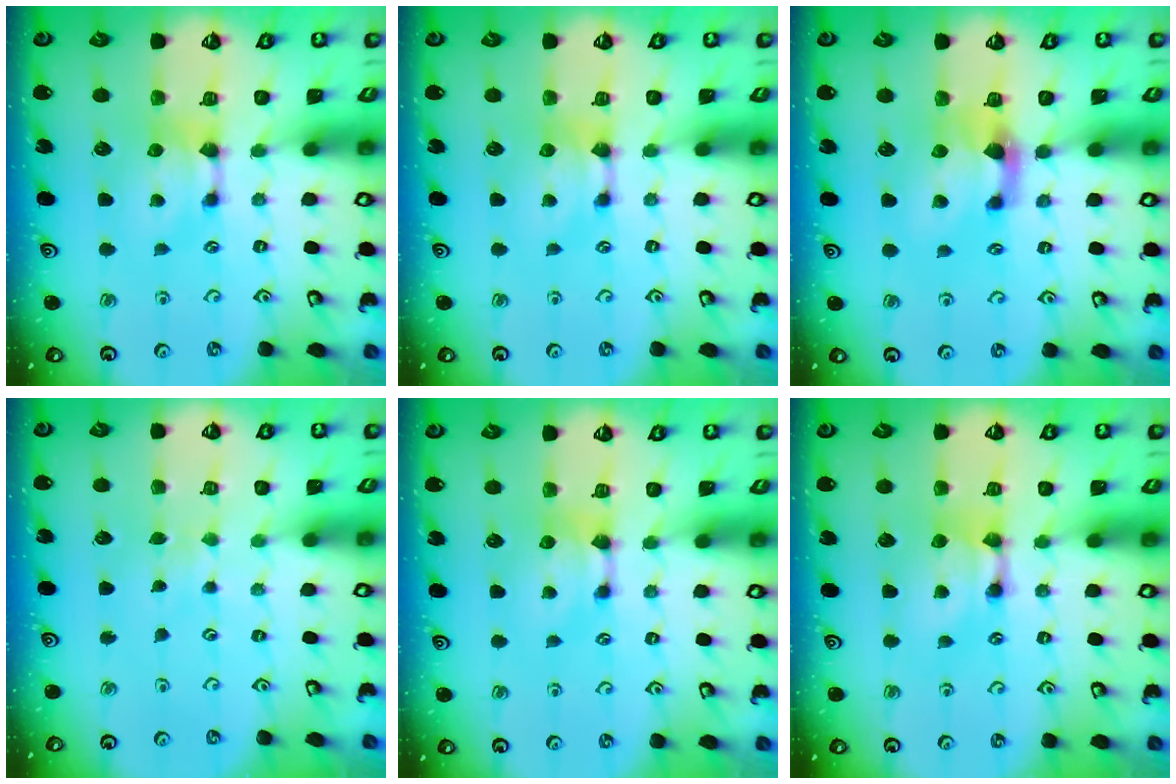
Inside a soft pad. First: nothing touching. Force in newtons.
{"total": 0.0}
{"total": 2.4, "press": 2.0, "slide": 1.3}
{"total": 3.8, "press": 3.7, "slide": 0.3}
{"total": 0.0}
{"total": 2.1, "press": 2.1, "slide": 0.1}